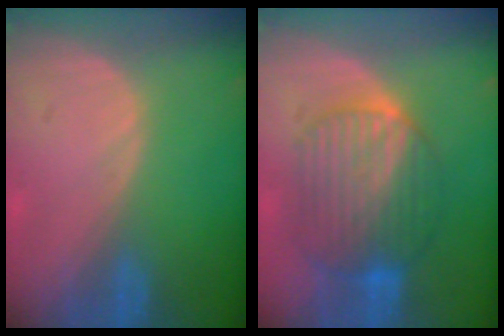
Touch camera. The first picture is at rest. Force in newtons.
{"total": 9.5, "press": 9.4, "slide": 0.9}